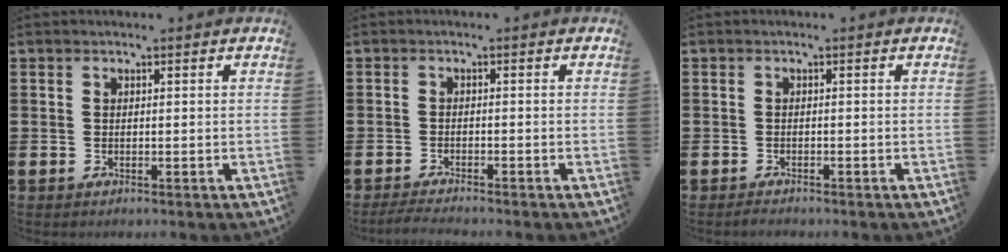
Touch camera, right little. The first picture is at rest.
{"total": 1.5, "force": [-1.4, 0.0, 0.7], "torque": [-0.013, 0.002, -0.027]}
{"total": 0.7, "force": [-0.6, 0.2, 0.2], "torque": [-0.006, -0.001, -0.013]}